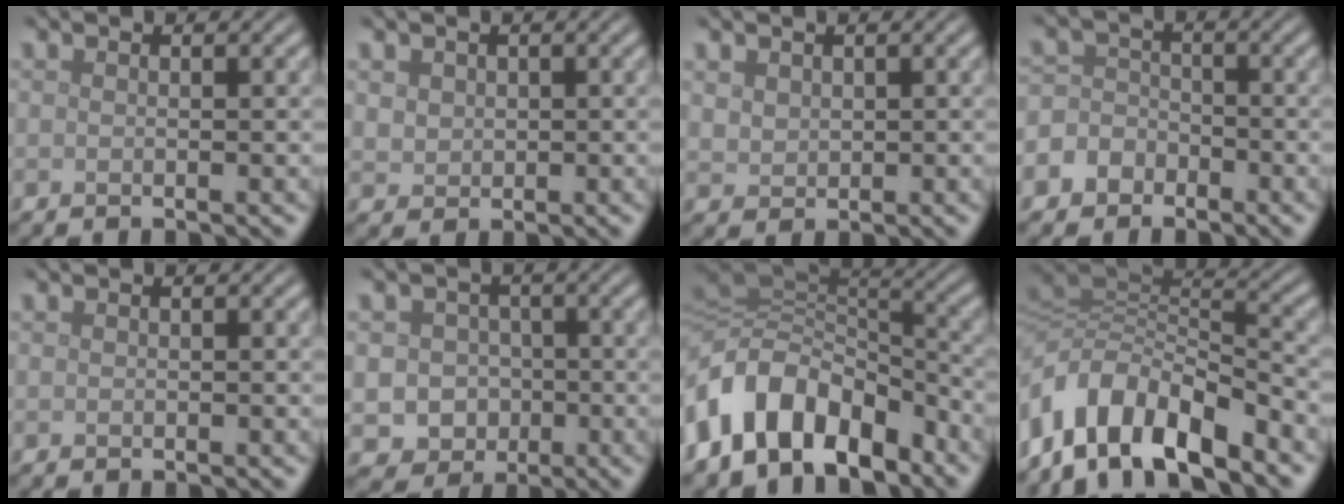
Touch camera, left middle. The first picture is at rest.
{"total": 1.7, "force": [0.5, 1.5, 0.6], "torque": [-0.012, -0.007, 0.014]}
{"total": 1.5, "force": [0.7, 1.2, 0.5], "torque": [-0.012, -0.004, 0.020]}
{"total": 5.0, "force": [-2.6, 4.2, 1.0], "torque": [0.005, 0.003, -0.068]}
{"total": 0.0}
{"total": 4.5, "force": [-1.1, 4.2, 1.2], "torque": [0.002, 0.007, -0.037]}
{"total": 12.1, "force": [-5.6, 8.0, 7.0], "torque": [-0.138, 0.002, -0.100]}
{"total": 9.7, "force": [-5.3, 4.4, 6.8], "torque": [-0.115, 0.003, -0.101]}